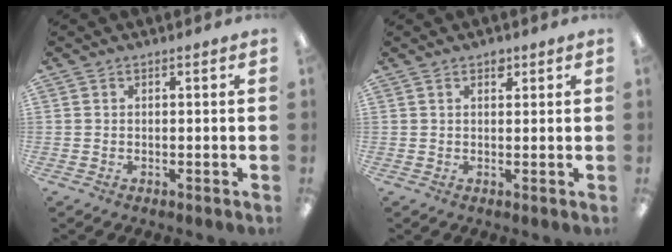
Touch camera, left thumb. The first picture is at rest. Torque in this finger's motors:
{"motor_torque": [0.23, 0.10, 0.34, -0.39, 0.00]}